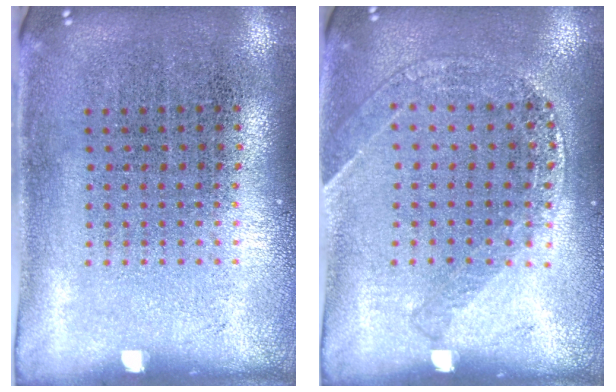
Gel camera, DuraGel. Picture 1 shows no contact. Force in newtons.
{"total": 1.3, "press": 1.3, "slide": 0.1}